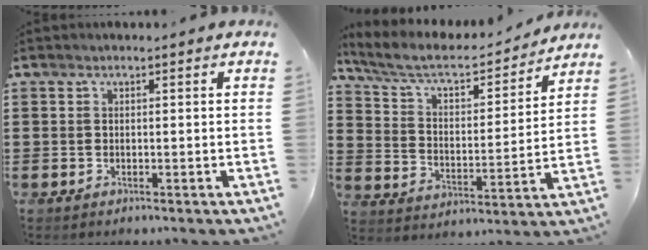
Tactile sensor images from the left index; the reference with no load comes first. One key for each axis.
{"total": 6.6, "fx": 5.6, "fy": 1.8, "fz": 2.9, "tx": -0.083, "ty": -0.033, "tz": 0.091}